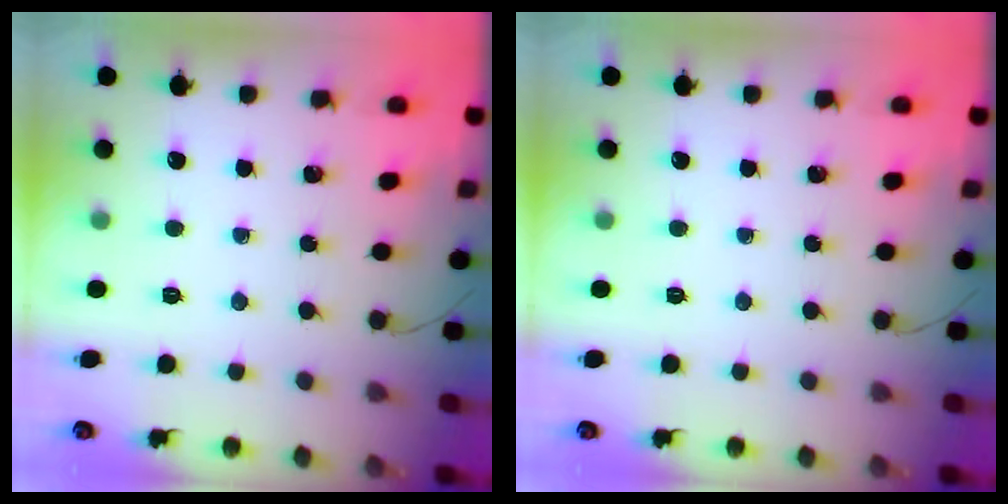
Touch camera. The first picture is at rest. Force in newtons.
{"total": 0.0}